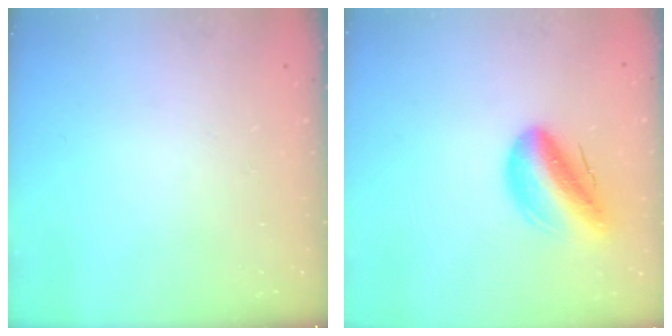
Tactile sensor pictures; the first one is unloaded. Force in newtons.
{"total": 14.5, "press": 13.9, "slide": 4.2}